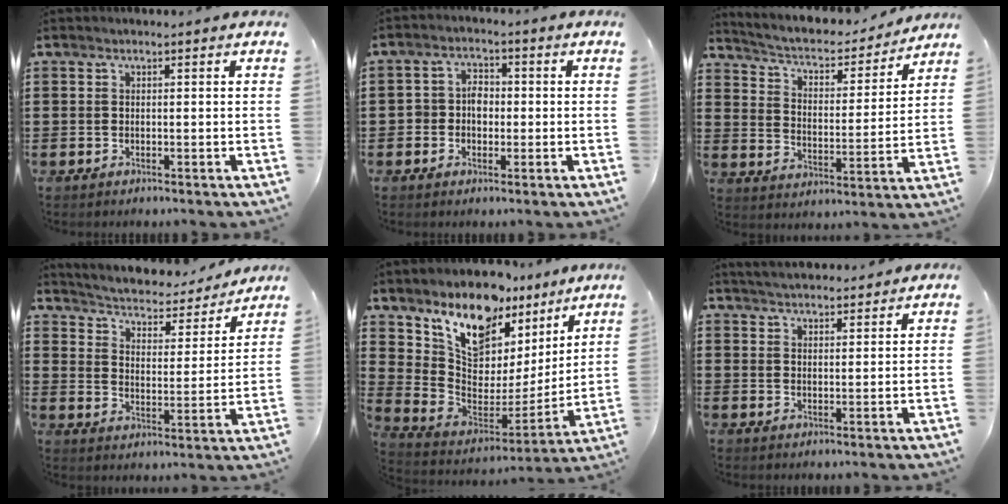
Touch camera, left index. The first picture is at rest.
{"total": 3.4, "force": [-0.7, 2.6, 2.0], "torque": [-0.046, 0.009, -0.018]}
{"total": 4.3, "force": [3.7, 1.1, 1.8], "torque": [-0.055, -0.028, 0.055]}
{"total": 2.9, "force": [2.8, 0.6, 0.6], "torque": [-0.032, -0.027, 0.036]}
{"total": 11.3, "force": [8.4, 6.0, 4.5], "torque": [-0.117, -0.061, 0.154]}
{"total": 3.3, "force": [3.3, 0.2, 0.2], "torque": [-0.015, -0.006, 0.062]}